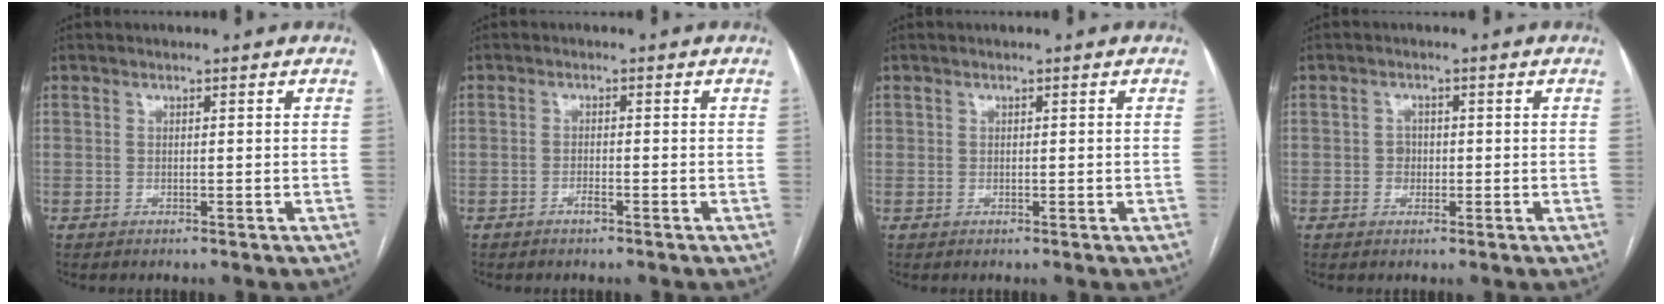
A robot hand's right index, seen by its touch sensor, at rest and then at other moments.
{"total": 1.3, "force": [-0.9, 0.2, 0.9], "torque": [-0.017, 0.001, -0.016]}
{"total": 0.6, "force": [0.2, 0.5, 0.2], "torque": [0.002, 0.004, 0.002]}
{"total": 1.8, "force": [-0.2, 1.6, 0.7], "torque": [-0.007, 0.006, -0.004]}